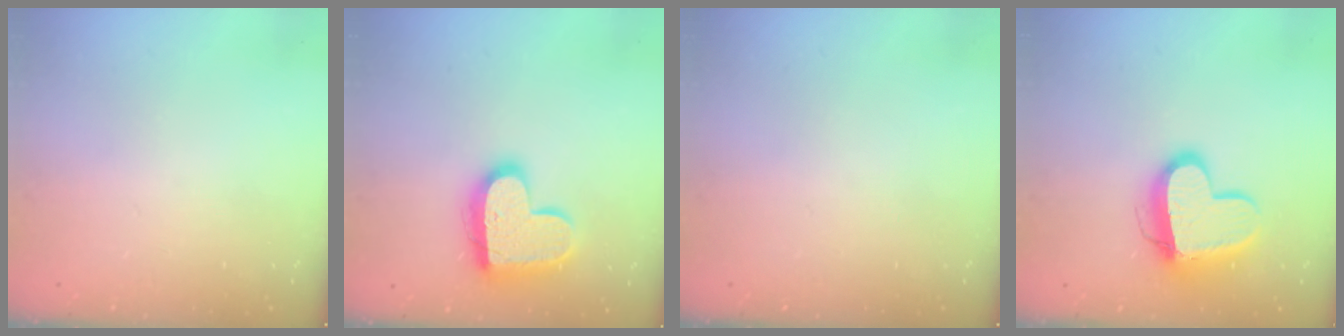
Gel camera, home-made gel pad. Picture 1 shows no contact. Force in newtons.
{"total": 17.6, "press": 17.5, "slide": 1.3}
{"total": 0.0}
{"total": 13.5, "press": 13.5, "slide": 1.1}